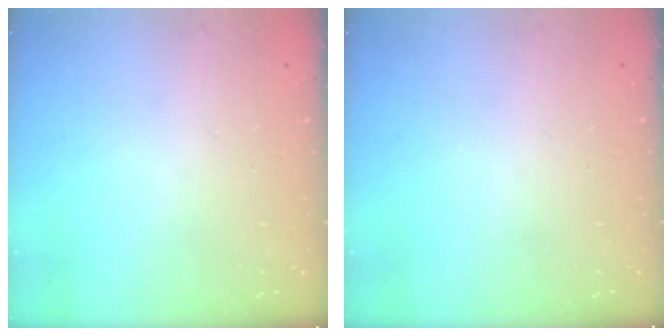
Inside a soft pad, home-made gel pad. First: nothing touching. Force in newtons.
{"total": 0.0}